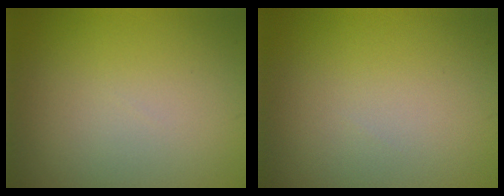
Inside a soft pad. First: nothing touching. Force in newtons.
{"total": 0.0}